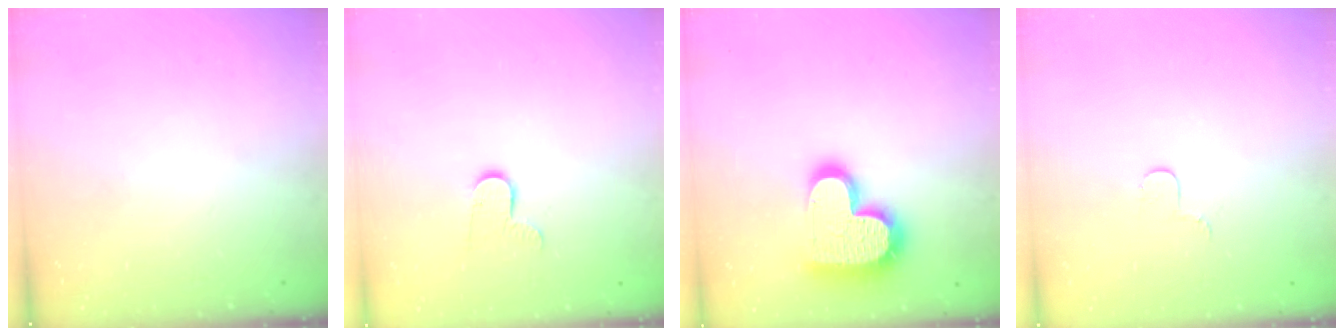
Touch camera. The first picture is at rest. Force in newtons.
{"total": 7.1, "press": 7.1, "slide": 0.5}
{"total": 18.1, "press": 18.1, "slide": 1.3}
{"total": 3.1, "press": 3.1, "slide": 0.4}